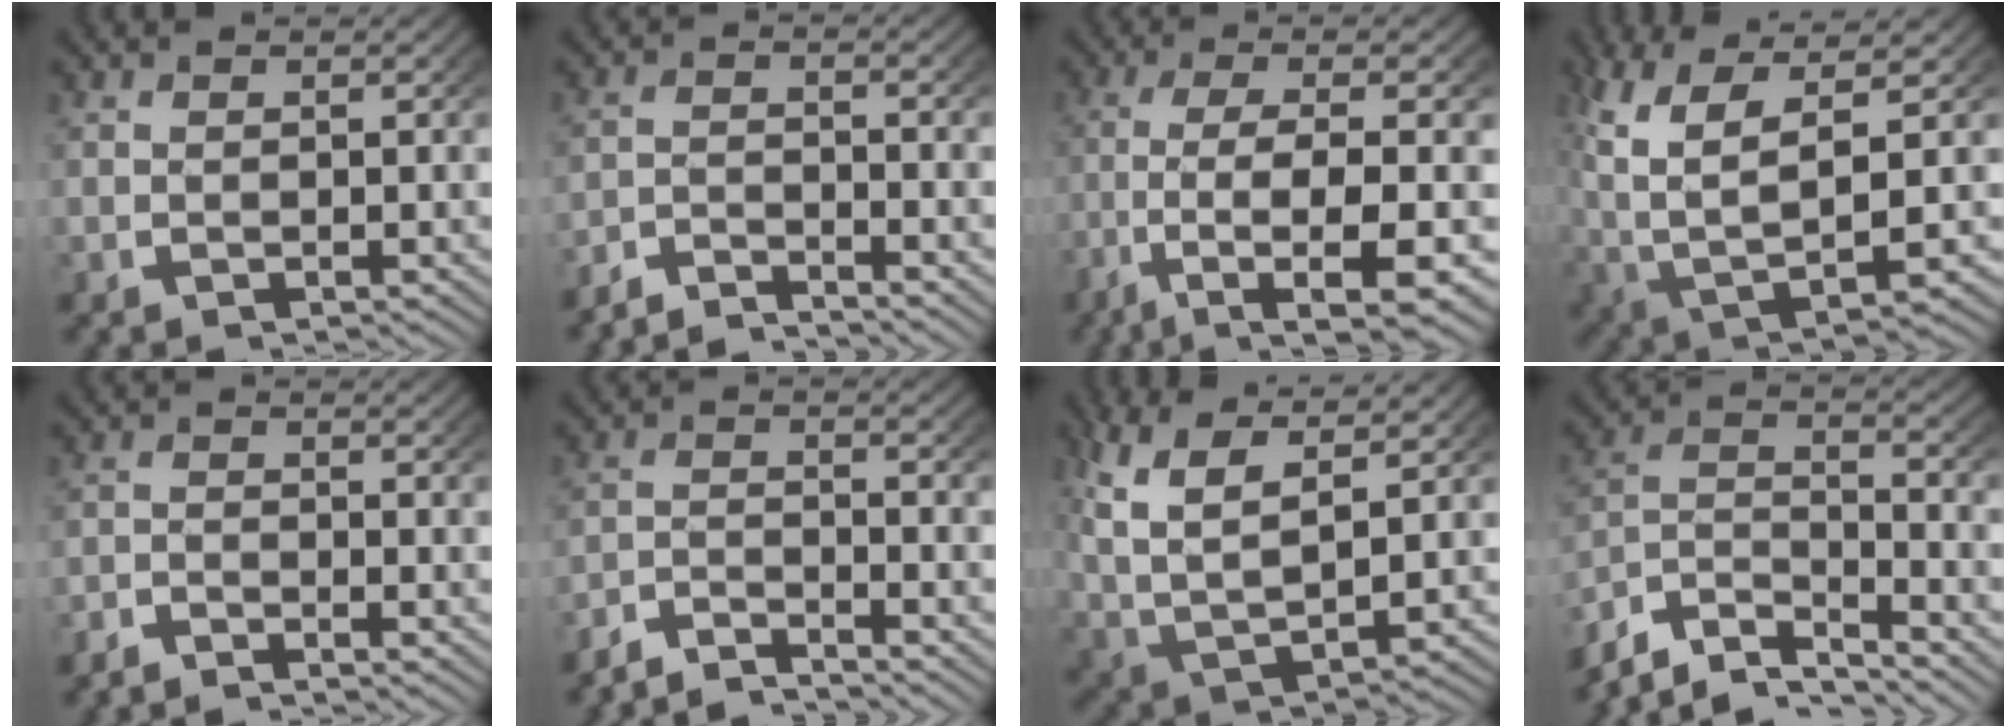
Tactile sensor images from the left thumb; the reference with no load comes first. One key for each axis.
{"total": 3.1, "fx": -3.0, "fy": 0.5, "fz": 0.6, "tx": -0.009, "ty": -0.004, "tz": -0.063}
{"total": 10.3, "fx": -3.1, "fy": 4.2, "fz": 8.9, "tx": -0.184, "ty": -0.036, "tz": -0.024}
{"total": 12.9, "fx": 1.4, "fy": 8.4, "fz": 9.7, "tx": -0.225, "ty": -0.041, "tz": 0.042}
{"total": 1.8, "fx": -1.8, "fy": 0.5, "fz": 0.2, "tx": 0.005, "ty": -0.003, "tz": -0.041}
{"total": 3.6, "fx": -3.3, "fy": 0.8, "fz": 1.0, "tx": -0.018, "ty": -0.004, "tz": -0.068}
{"total": 11.6, "fx": 2.8, "fy": 8.0, "fz": 8.0, "tx": -0.200, "ty": -0.032, "tz": 0.056}
{"total": 9.7, "fx": -4.7, "fy": 6.2, "fz": 5.8, "tx": -0.128, "ty": -0.033, "tz": -0.076}